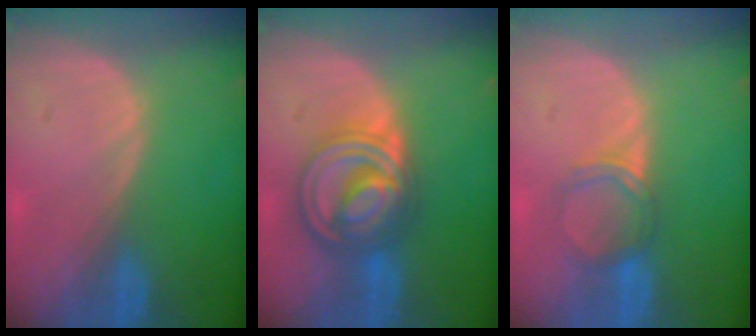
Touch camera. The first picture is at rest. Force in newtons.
{"total": 9.0, "press": 8.9, "slide": 0.7}
{"total": 3.7, "press": 3.4, "slide": 1.6}